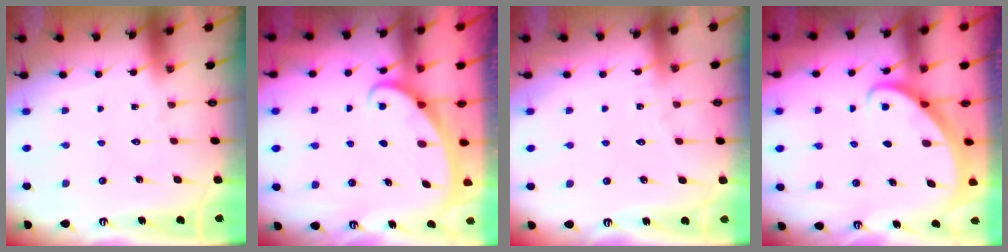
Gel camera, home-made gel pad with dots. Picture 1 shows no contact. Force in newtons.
{"total": 2.2, "press": 2.2, "slide": 0.3}
{"total": 3.1, "press": 3.1, "slide": 0.3}
{"total": 2.8, "press": 2.8, "slide": 0.3}